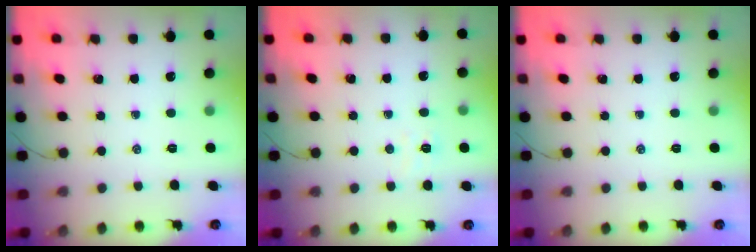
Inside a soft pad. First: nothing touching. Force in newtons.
{"total": 2.7, "press": 2.5, "slide": 0.8}
{"total": 0.0}